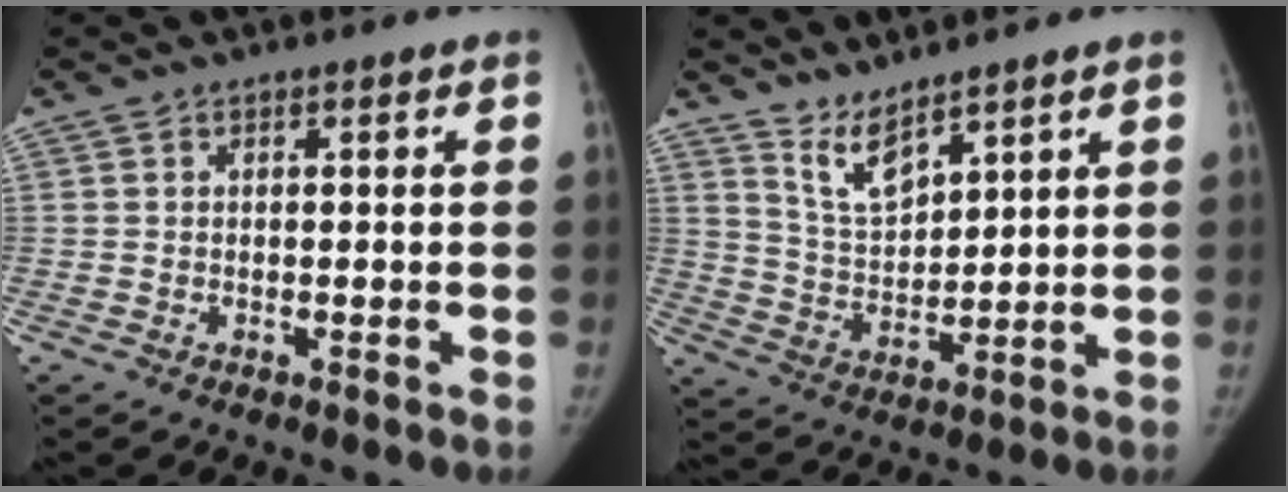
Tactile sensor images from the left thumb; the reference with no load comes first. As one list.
[{"total": 6.6, "force": [5.5, 1.6, 3.2], "torque": [-0.056, -0.051, 0.120]}]